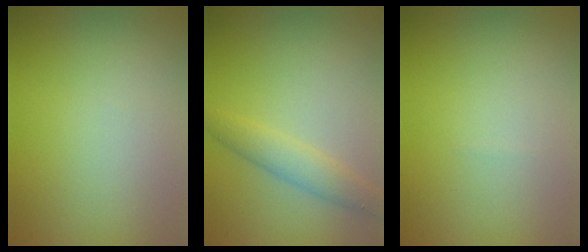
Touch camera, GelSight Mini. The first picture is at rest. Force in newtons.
{"total": 2.4, "press": 2.4, "slide": 0.1}
{"total": 0.0}